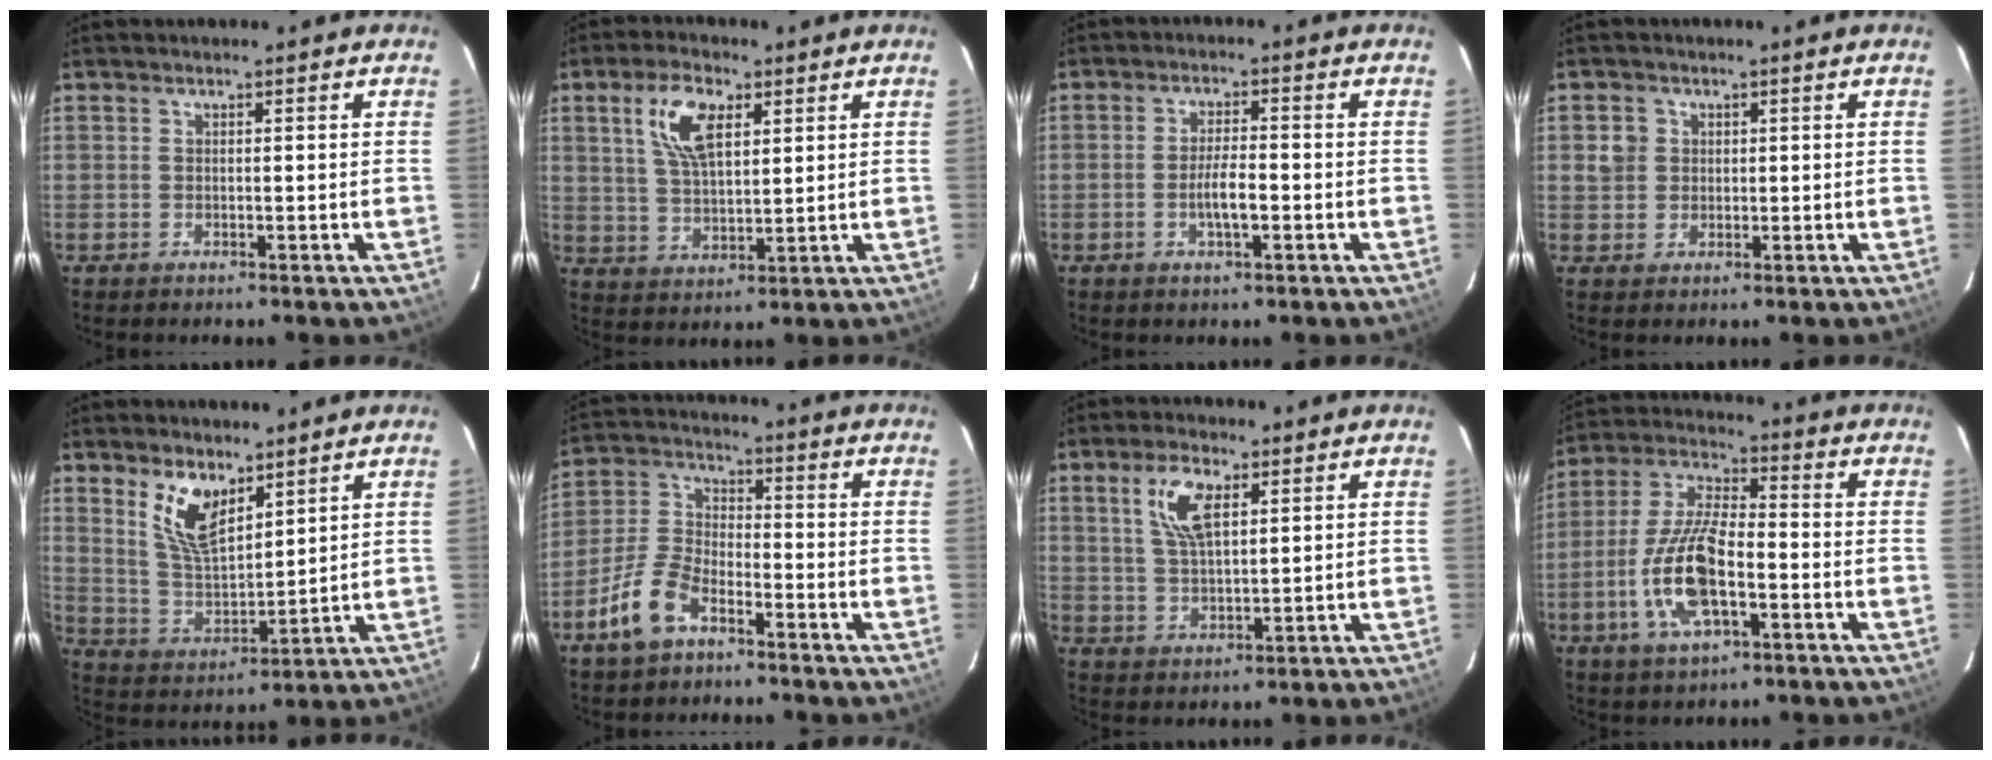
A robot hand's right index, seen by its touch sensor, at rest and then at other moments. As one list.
[{"total": 9.3, "force": [3.9, 4.3, 7.2], "torque": [-0.141, 0.013, 0.076]}, {"total": 4.4, "force": [-1.4, 1.0, 4.0], "torque": [-0.077, -0.001, -0.023]}, {"total": 3.1, "force": [0.6, 3.0, 0.6], "torque": [-0.003, 0.014, 0.010]}, {"total": 9.7, "force": [5.9, 4.2, 6.5], "torque": [-0.124, 0.001, 0.124]}, {"total": 9.9, "force": [-6.2, 4.6, 6.2], "torque": [-0.144, 0.008, -0.121]}, {"total": 7.9, "force": [3.3, 3.4, 6.3], "torque": [-0.123, 0.010, 0.067]}, {"total": 13.7, "force": [-4.5, 5.0, 12.0], "torque": [-0.258, -0.005, -0.086]}]